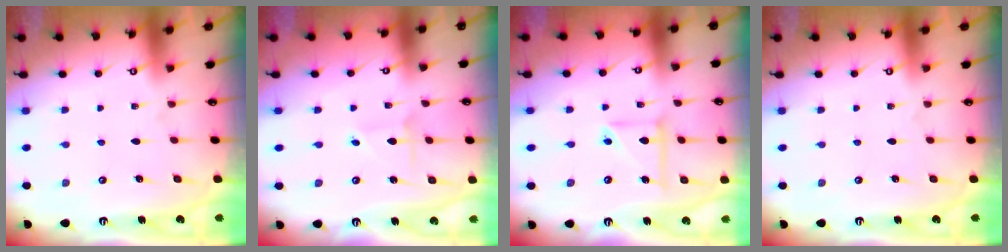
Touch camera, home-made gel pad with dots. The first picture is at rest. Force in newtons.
{"total": 1.8, "press": 1.8, "slide": 0.1}
{"total": 7.9, "press": 7.7, "slide": 1.3}
{"total": 0.0}